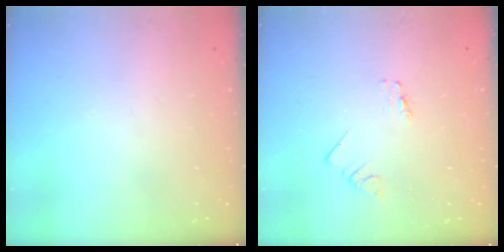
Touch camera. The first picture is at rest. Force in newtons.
{"total": 0.0}